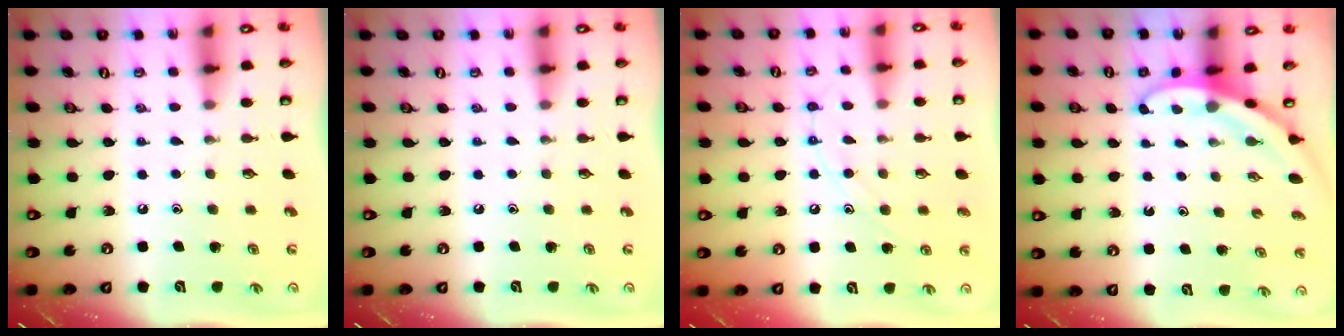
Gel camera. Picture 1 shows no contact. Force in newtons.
{"total": 0.0}
{"total": 8.2, "press": 8.2, "slide": 0.7}
{"total": 3.3, "press": 3.3, "slide": 0.1}